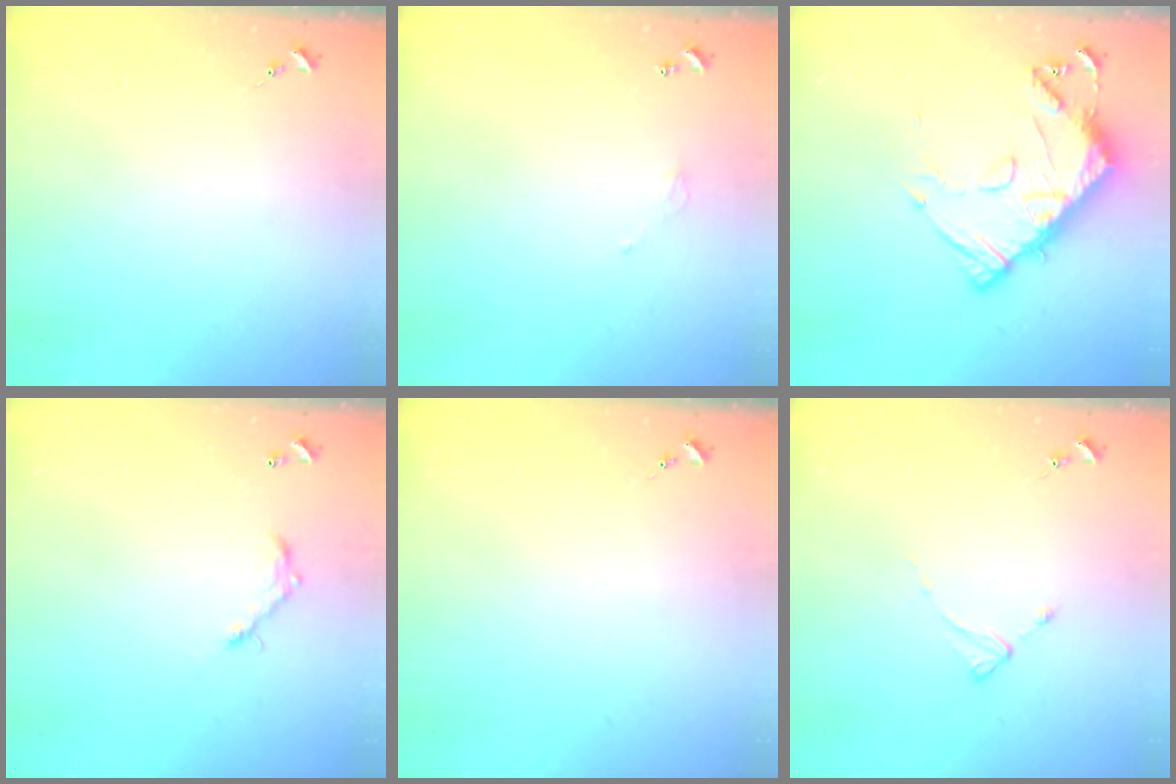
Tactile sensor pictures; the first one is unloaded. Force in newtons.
{"total": 3.0, "press": 3.0, "slide": 0.2}
{"total": 14.8, "press": 14.7, "slide": 1.5}
{"total": 5.8, "press": 5.8, "slide": 0.3}
{"total": 0.0}
{"total": 2.3, "press": 2.3, "slide": 0.3}